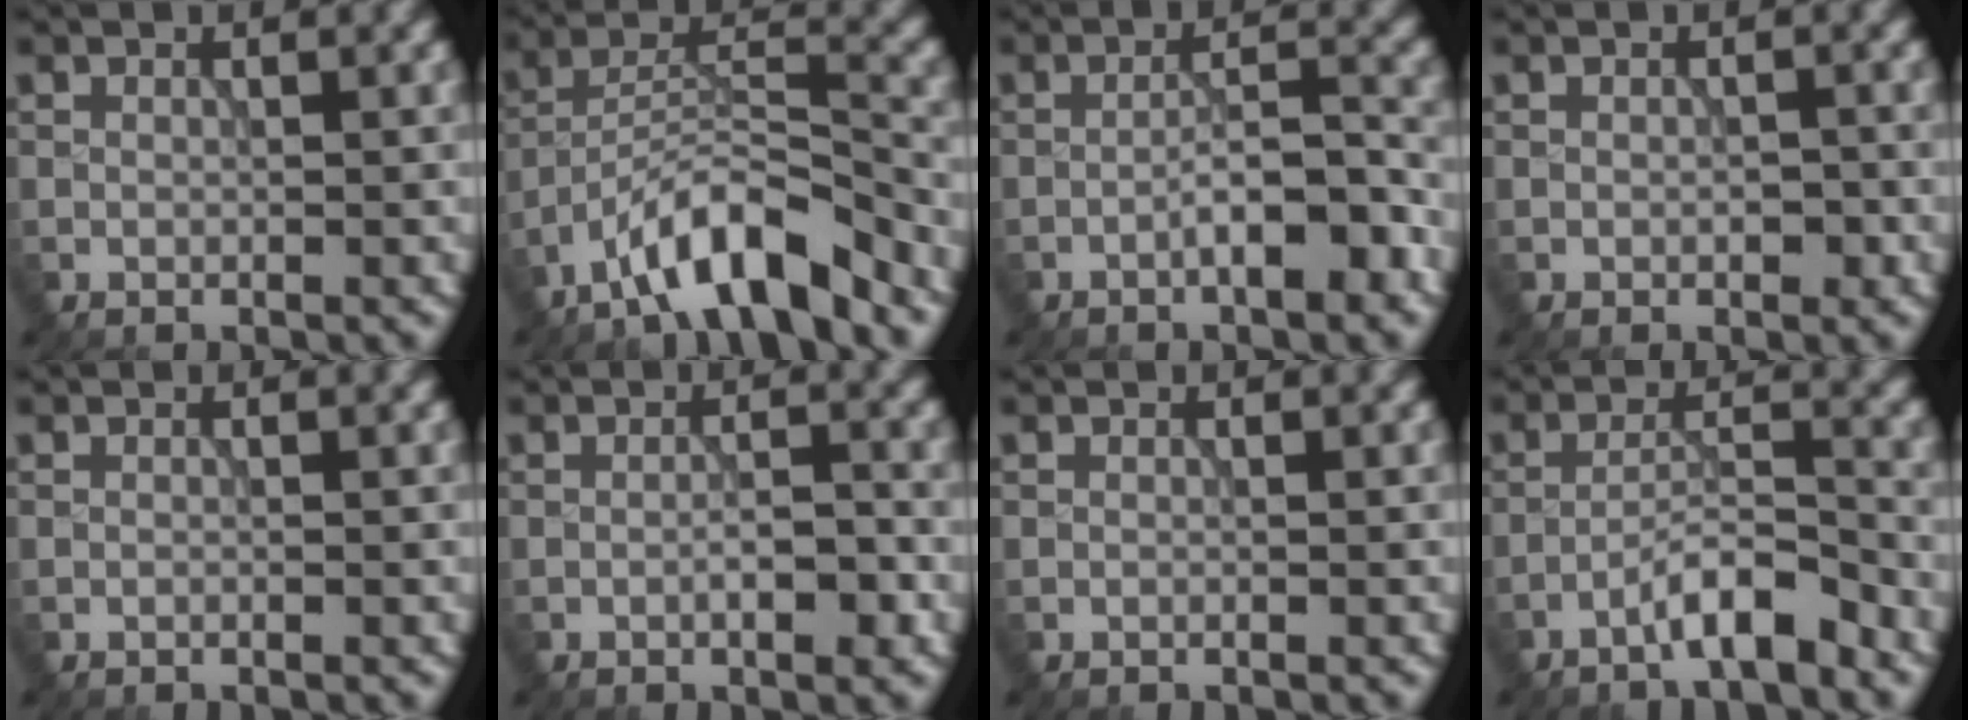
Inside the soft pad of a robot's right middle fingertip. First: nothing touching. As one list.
[{"total": 7.9, "force": [-5.9, 1.7, 5.0], "torque": [-0.082, 0.011, -0.106]}, {"total": 4.3, "force": [-2.0, 0.9, 3.7], "torque": [-0.056, 0.013, -0.037]}, {"total": 1.1, "force": [-0.3, 0.5, 0.9], "torque": [-0.013, 0.002, -0.004]}, {"total": 0.0}, {"total": 2.4, "force": [-0.9, 0.6, 2.2], "torque": [-0.033, 0.005, -0.015]}, {"total": 0.0}, {"total": 4.1, "force": [-2.9, 0.5, 2.8], "torque": [-0.048, 0.014, -0.058]}]